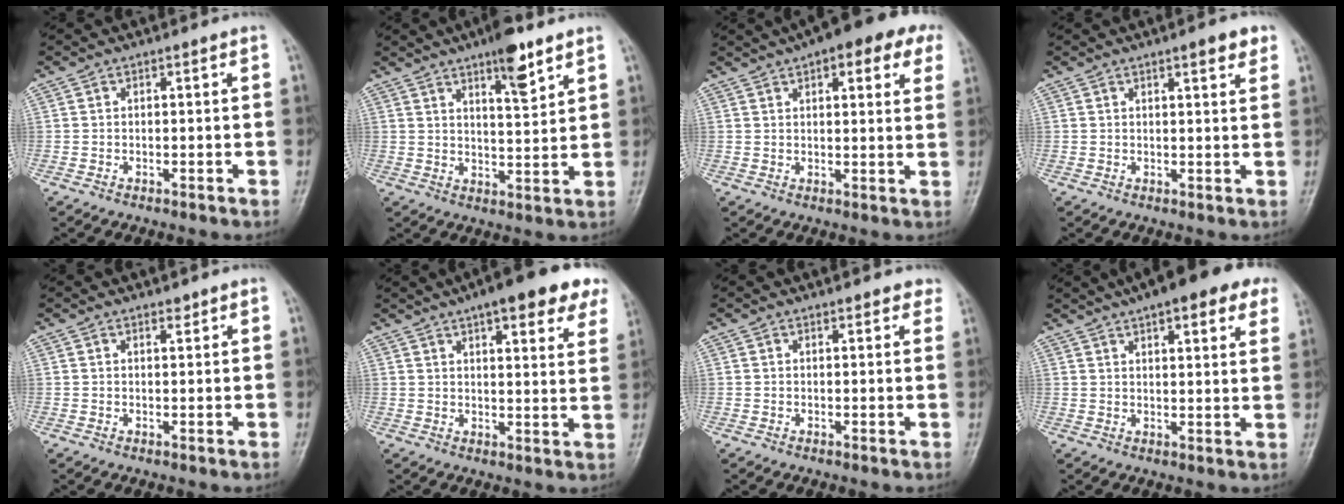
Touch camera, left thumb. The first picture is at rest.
{"total": 8.1, "force": [5.3, 2.1, 5.8], "torque": [-0.079, -0.032, 0.082]}
{"total": 14.2, "force": [7.8, 5.2, 10.7], "torque": [-0.113, 0.005, 0.093]}
{"total": 4.0, "force": [2.5, 1.0, 3.0], "torque": [-0.032, -0.011, 0.031]}
{"total": 1.1, "force": [0.9, 0.4, 0.4], "torque": [-0.003, -0.007, 0.012]}
{"total": 15.8, "force": [10.0, 4.7, 11.4], "torque": [-0.125, -0.022, 0.122]}
{"total": 2.9, "force": [2.4, 1.2, 0.9], "torque": [0.012, -0.006, 0.018]}
{"total": 15.4, "force": [9.6, 4.8, 11.1], "torque": [-0.133, 0.000, 0.120]}